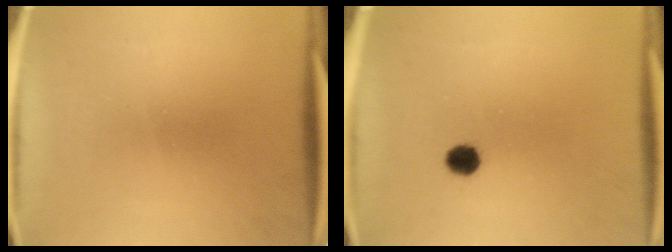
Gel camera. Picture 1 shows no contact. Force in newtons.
{"total": 3.0}